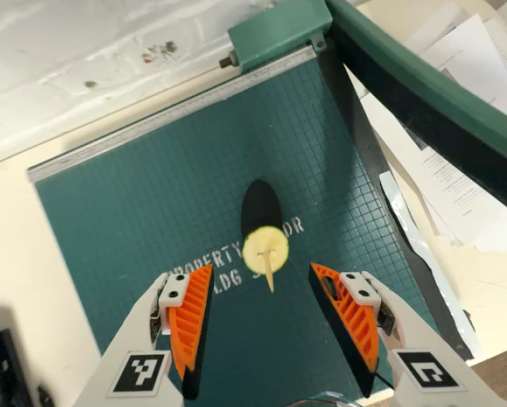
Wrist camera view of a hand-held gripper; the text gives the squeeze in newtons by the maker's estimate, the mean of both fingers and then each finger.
{"total": 0.0}